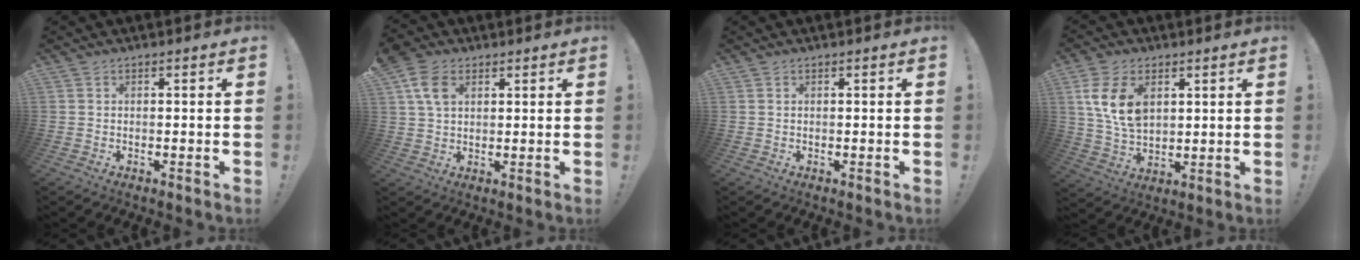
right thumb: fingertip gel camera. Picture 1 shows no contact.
{"total": 8.9, "force": [3.7, 5.9, 5.5], "torque": [-0.103, -0.006, 0.070]}
{"total": 0.0}
{"total": 12.5, "force": [4.4, 8.0, 8.5], "torque": [-0.163, -0.006, 0.084]}